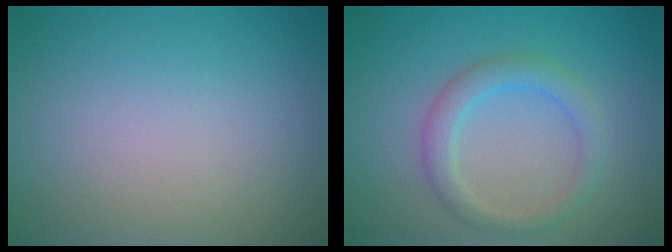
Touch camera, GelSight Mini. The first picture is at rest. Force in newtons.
{"total": 2.7, "press": 2.7, "slide": 0.1}